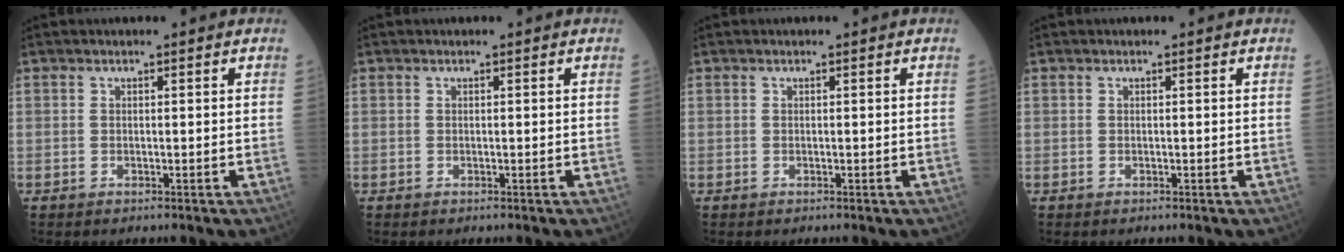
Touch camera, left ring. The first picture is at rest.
{"total": 0.0}
{"total": 0.0}
{"total": 0.0}